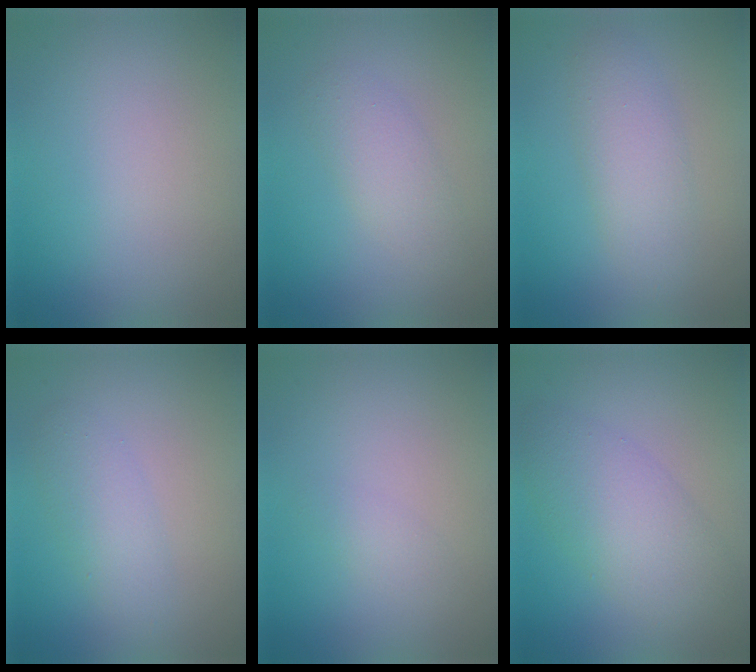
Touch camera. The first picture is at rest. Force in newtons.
{"total": 2.5, "press": 2.5, "slide": 0.1}
{"total": 3.2, "press": 3.2, "slide": 0.2}
{"total": 2.4, "press": 2.4, "slide": 0.1}
{"total": 1.1, "press": 1.1, "slide": 0.0}
{"total": 5.4, "press": 5.4, "slide": 0.2}